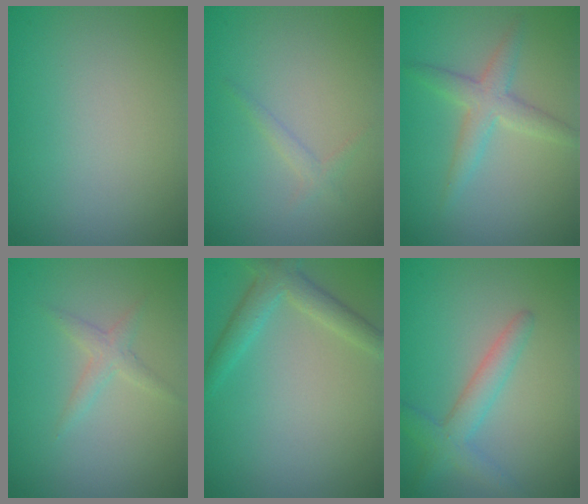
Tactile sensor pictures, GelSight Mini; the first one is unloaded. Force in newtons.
{"total": 1.1, "press": 1.1, "slide": 0.1}
{"total": 2.9, "press": 2.9, "slide": 0.0}
{"total": 1.5, "press": 1.5, "slide": 0.1}
{"total": 3.1, "press": 3.1, "slide": 0.2}
{"total": 2.8, "press": 2.8, "slide": 0.1}